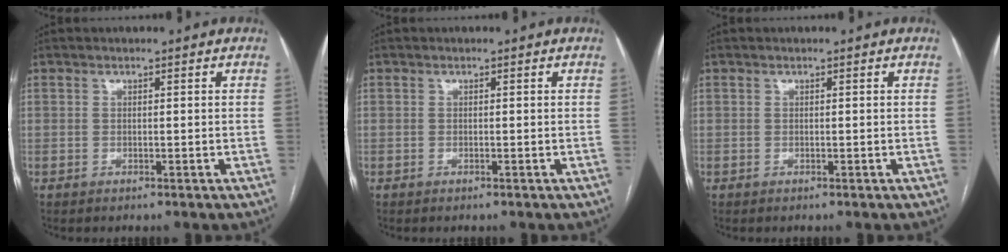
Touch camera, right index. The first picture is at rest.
{"total": 0.0}
{"total": 0.0}